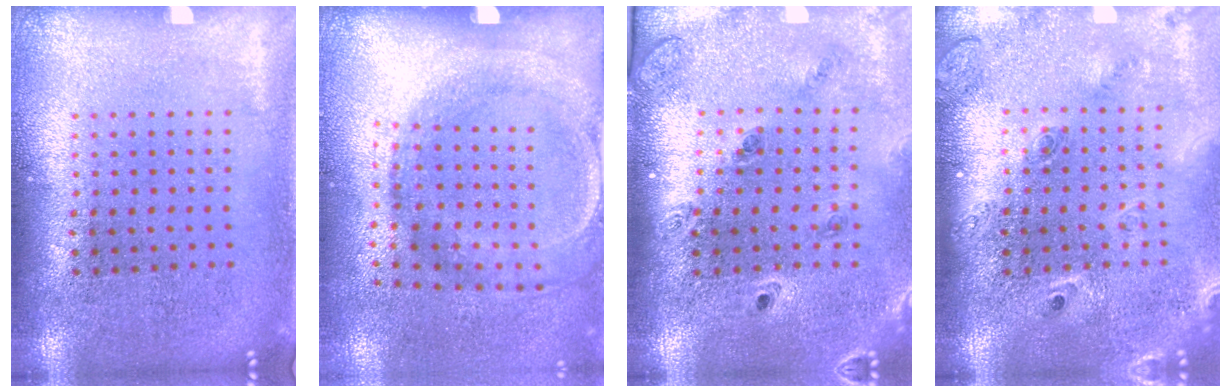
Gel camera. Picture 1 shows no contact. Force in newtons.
{"total": 1.9, "press": 1.2, "slide": 1.5}
{"total": 1.3, "press": 1.3, "slide": 0.2}
{"total": 2.4, "press": 1.7, "slide": 1.6}